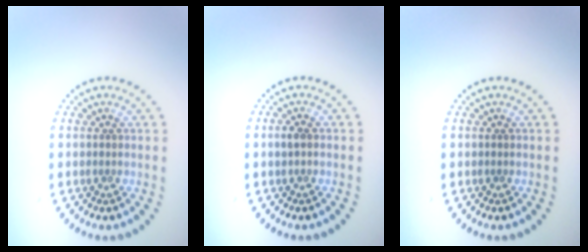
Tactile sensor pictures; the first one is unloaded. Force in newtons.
{"total": 1.2, "press": 1.2, "slide": 0.2}
{"total": 0.0}